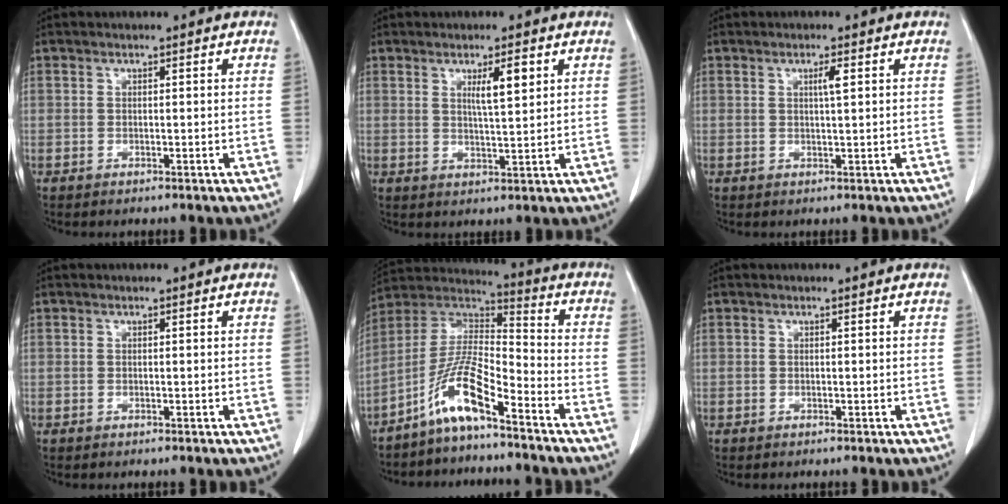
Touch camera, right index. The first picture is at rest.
{"total": 4.2, "force": [1.8, 0.4, 3.8], "torque": [-0.064, -0.002, 0.032]}
{"total": 1.8, "force": [0.6, 0.0, 1.7], "torque": [-0.032, 0.000, 0.011]}
{"total": 0.0}
{"total": 10.2, "force": [-6.7, 1.5, 7.5], "torque": [-0.154, 0.015, -0.131]}
{"total": 0.0}